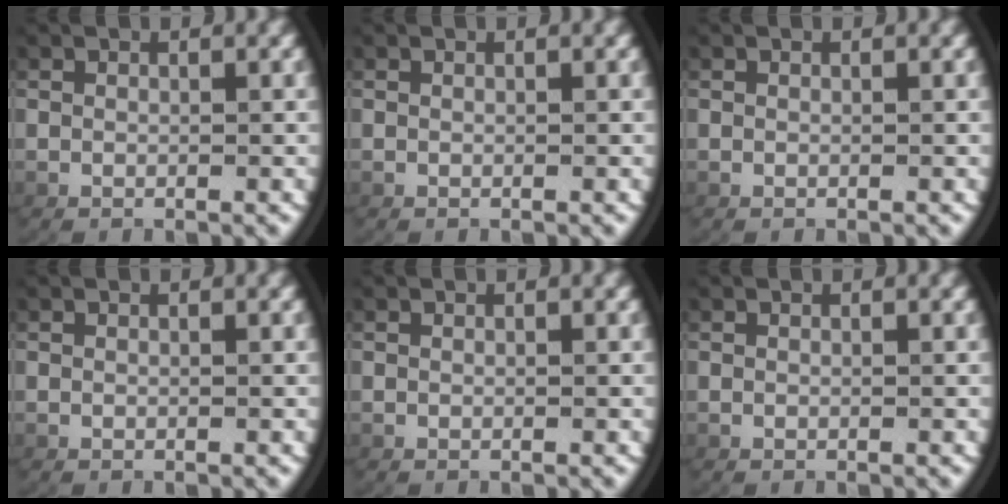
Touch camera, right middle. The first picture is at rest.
{"total": 0.0}
{"total": 0.0}
{"total": 0.0}
{"total": 0.0}
{"total": 0.0}